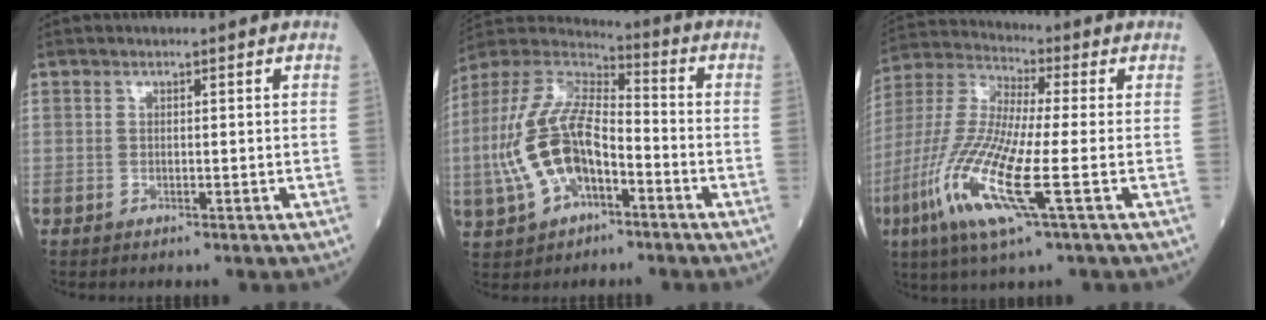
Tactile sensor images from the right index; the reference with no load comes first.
{"total": 15.0, "force": [-4.0, 7.2, 12.5], "torque": [-0.278, 0.014, -0.076]}
{"total": 16.2, "force": [-4.9, 1.5, 15.3], "torque": [-0.337, -0.021, -0.098]}